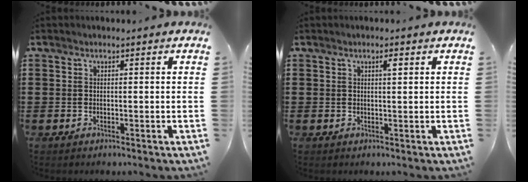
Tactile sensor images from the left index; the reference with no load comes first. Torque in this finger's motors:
{"motor_torque": [0.39, 0.41, 0.19, 0.01]}